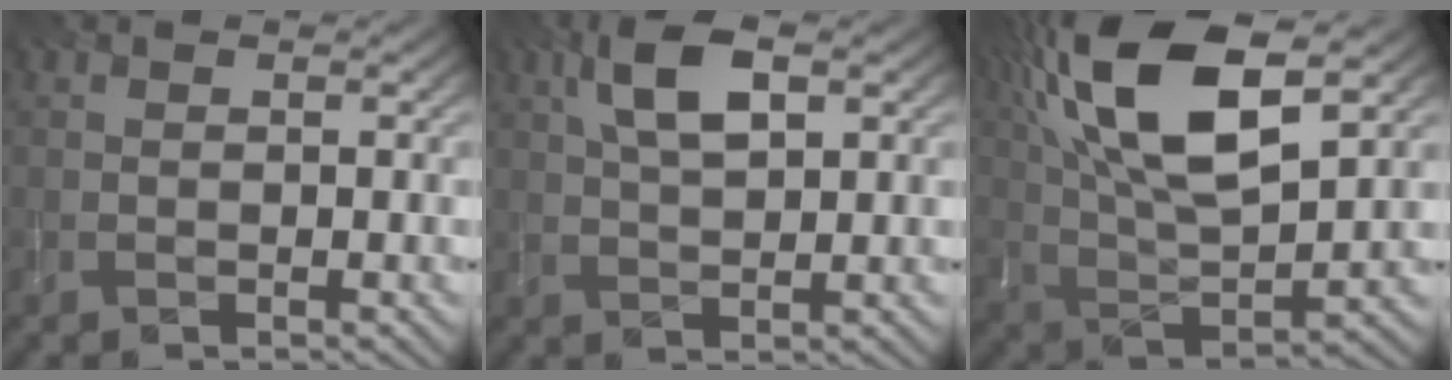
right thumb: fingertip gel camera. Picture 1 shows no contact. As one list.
[{"total": 6.4, "force": [2.5, 2.6, 5.2], "torque": [-0.115, 0.008, 0.047]}, {"total": 17.3, "force": [7.9, 6.7, 13.9], "torque": [-0.313, 0.025, 0.141]}]